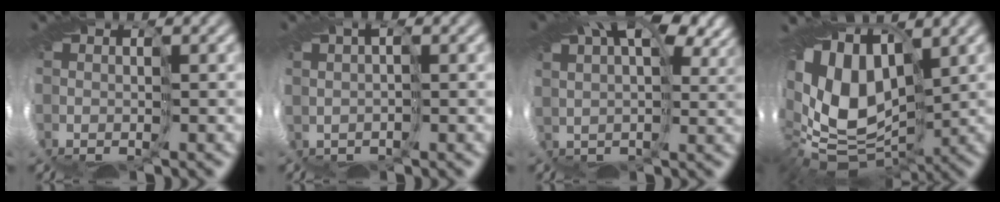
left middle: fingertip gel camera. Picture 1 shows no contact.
{"total": 0.6, "force": [0.4, -0.4, -0.1], "torque": [0.002, 0.010, 0.008]}
{"total": 11.5, "force": [6.5, 5.3, 7.8], "torque": [-0.115, 0.042, 0.085]}
{"total": 10.9, "force": [1.1, 7.8, 7.5], "torque": [-0.159, -0.014, 0.037]}